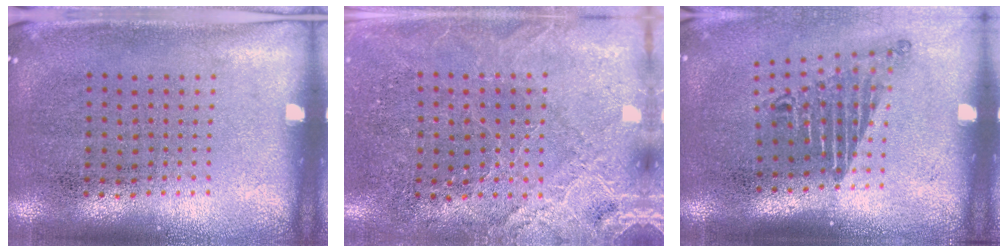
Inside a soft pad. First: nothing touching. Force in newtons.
{"total": 2.8, "press": 2.8, "slide": 0.2}
{"total": 1.7, "press": 1.2, "slide": 1.2}